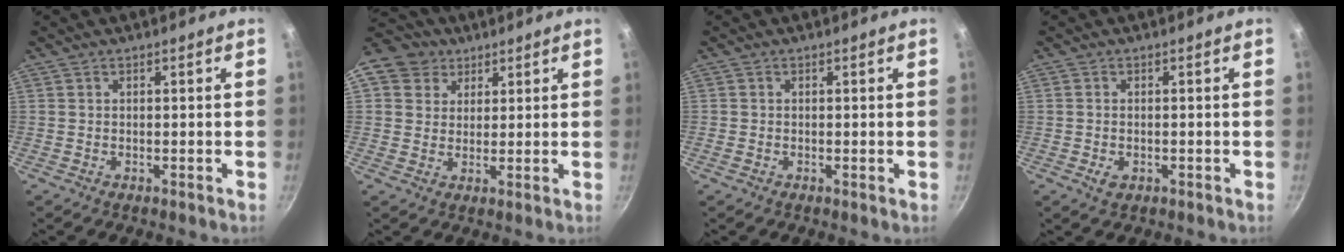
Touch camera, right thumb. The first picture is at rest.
{"total": 10.8, "force": [5.5, 8.7, 3.2], "torque": [-0.049, 0.012, 0.091]}
{"total": 0.8, "force": [-0.2, 0.6, 0.5], "torque": [-0.008, 0.001, -0.006]}
{"total": 2.3, "force": [-0.7, 1.5, 1.6], "torque": [-0.030, -0.001, -0.013]}